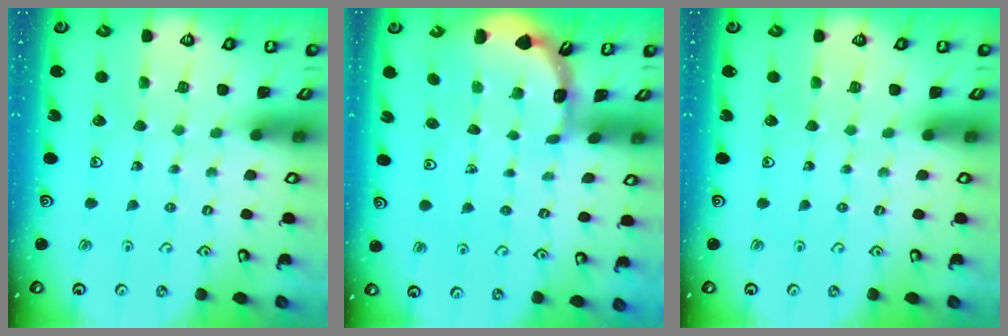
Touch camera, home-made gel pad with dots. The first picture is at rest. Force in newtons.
{"total": 1.7, "press": 1.7, "slide": 0.1}
{"total": 0.0}